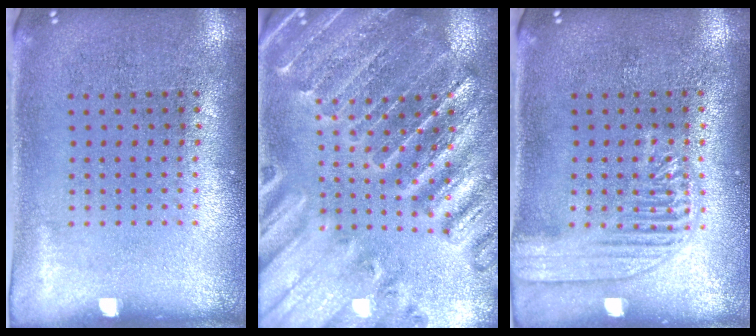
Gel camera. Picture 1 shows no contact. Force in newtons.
{"total": 2.7, "press": 2.7, "slide": 0.4}
{"total": 2.5, "press": 2.5, "slide": 0.3}